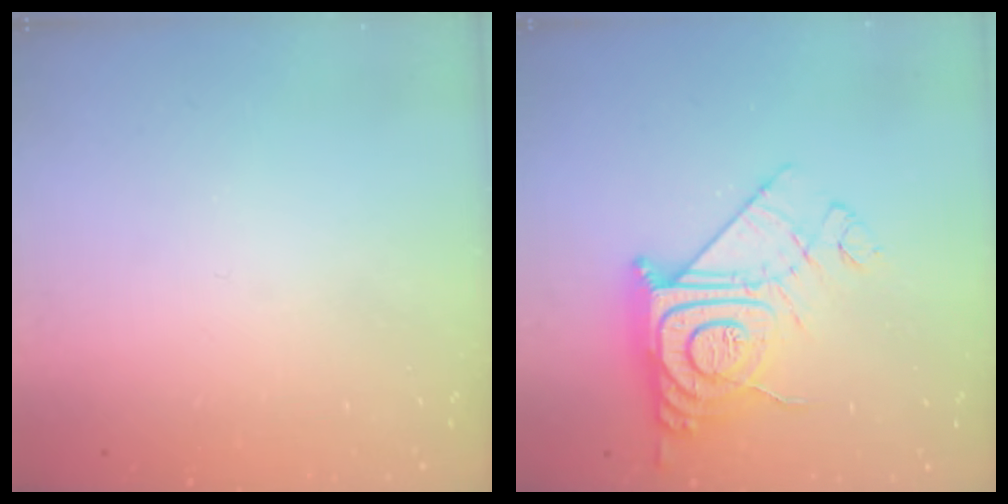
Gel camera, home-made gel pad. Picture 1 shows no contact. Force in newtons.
{"total": 16.0, "press": 15.9, "slide": 1.3}